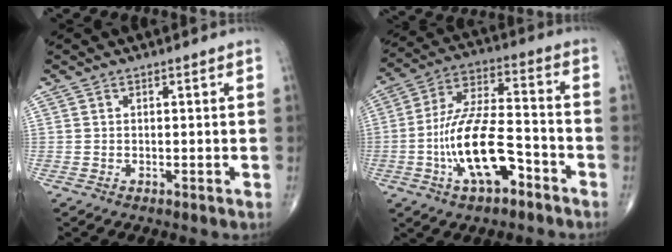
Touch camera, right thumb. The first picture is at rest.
{"total": 15.8, "force": [-6.1, 6.5, 13.0], "torque": [-0.241, 0.043, -0.107]}